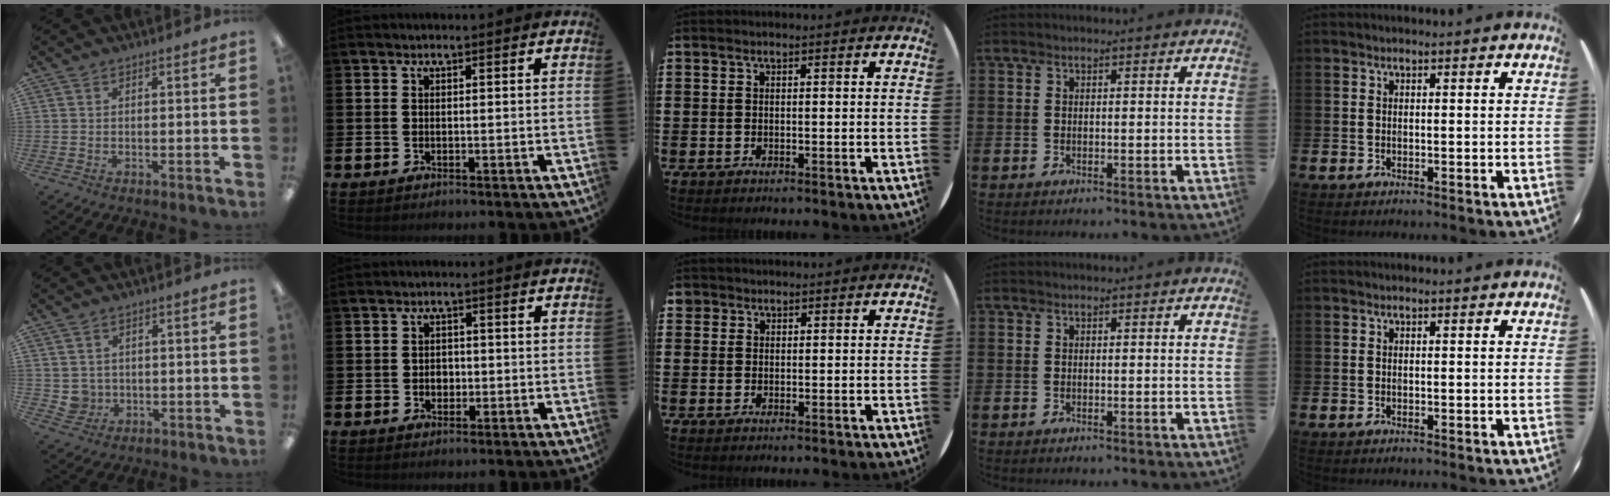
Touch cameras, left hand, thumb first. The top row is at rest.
{"thumb": {"total": 3.4, "force": [0.7, 3.2, 0.7], "torque": [-0.022, 0.004, 0.015]}, "index": {"total": 1.9, "force": [-0.2, 1.6, 0.9], "torque": [-0.002, 0.000, -0.011]}, "middle": {"total": 1.1, "force": [0.9, 0.7, -0.1], "torque": [0.001, 0.003, 0.018]}}